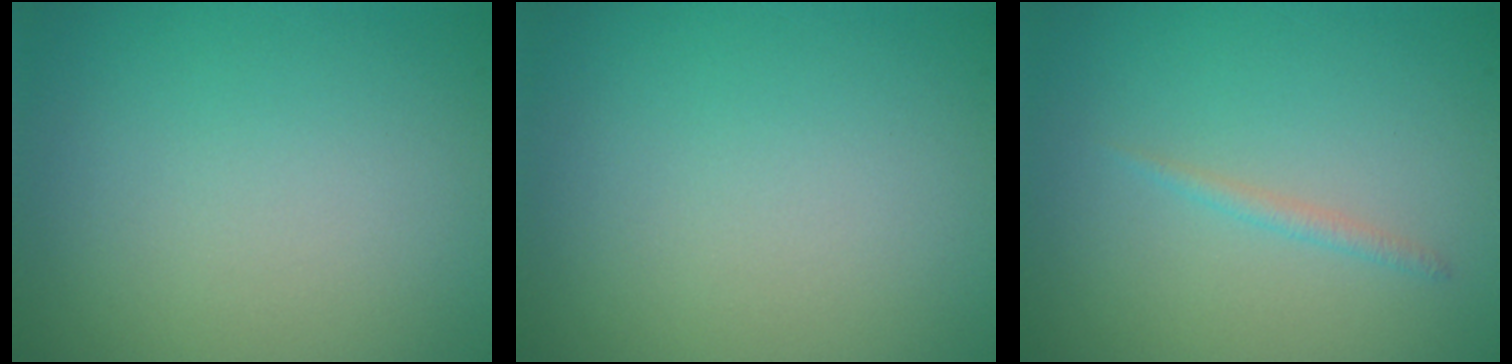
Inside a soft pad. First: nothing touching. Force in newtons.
{"total": 0.0}
{"total": 0.9, "press": 0.9, "slide": 0.1}